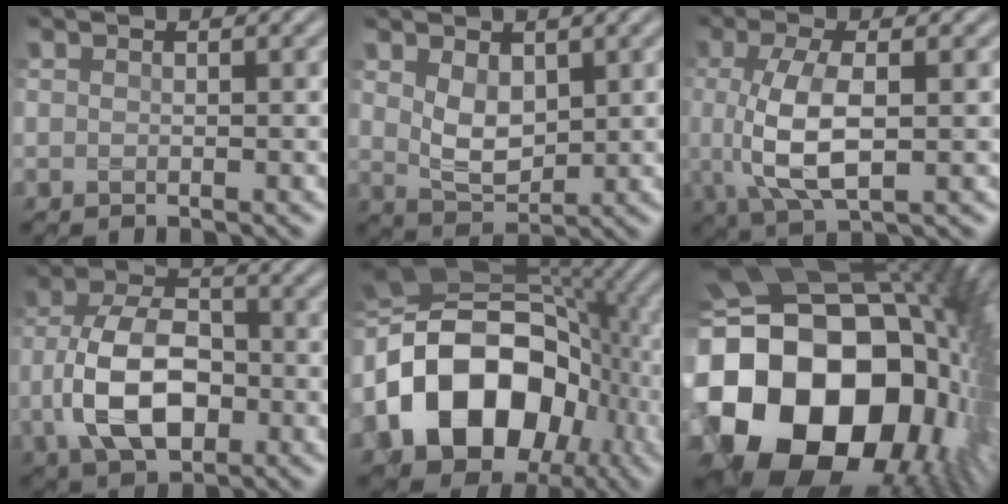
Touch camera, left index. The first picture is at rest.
{"total": 3.4, "force": [1.0, 2.0, 2.5], "torque": [-0.058, -0.003, 0.025]}
{"total": 6.1, "force": [0.2, 2.2, 5.7], "torque": [-0.130, 0.000, 0.006]}
{"total": 8.2, "force": [-1.9, 4.8, 6.4], "torque": [-0.131, 0.009, -0.038]}
{"total": 16.9, "force": [-2.9, 12.3, 11.3], "torque": [-0.201, 0.005, -0.054]}
{"total": 23.2, "force": [-3.4, 17.9, 14.4], "torque": [-0.274, -0.060, -0.073]}